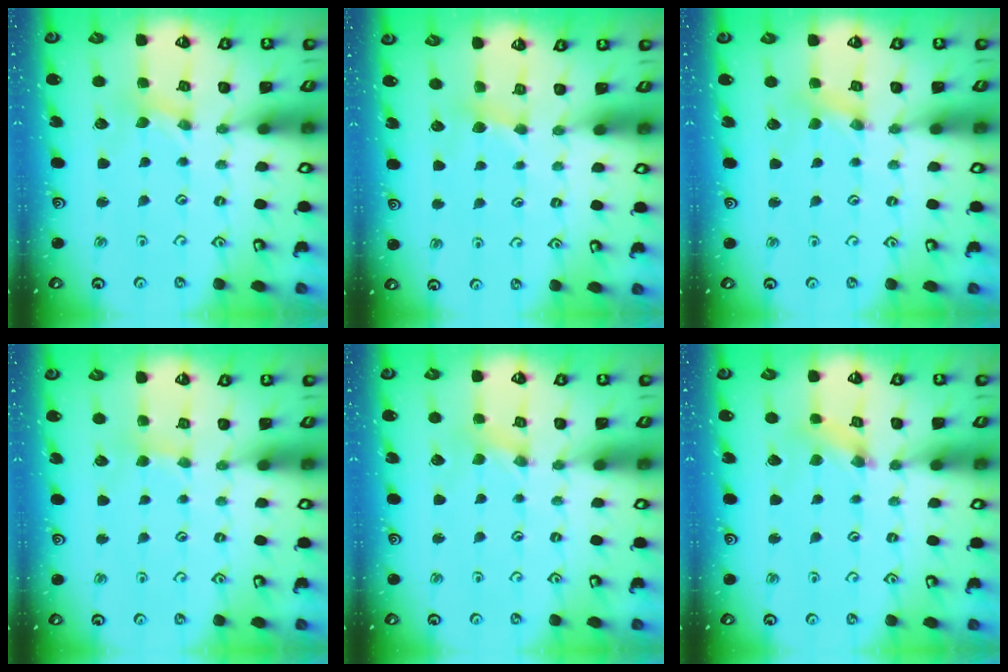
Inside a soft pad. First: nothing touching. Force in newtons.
{"total": 2.5, "press": 2.4, "slide": 0.2}
{"total": 1.5, "press": 1.5, "slide": 0.3}
{"total": 1.9, "press": 1.9, "slide": 0.3}
{"total": 0.0}
{"total": 2.7, "press": 2.7, "slide": 0.3}